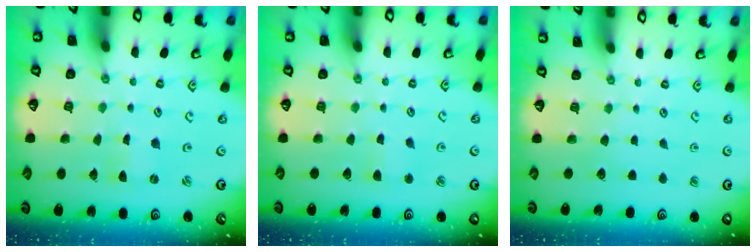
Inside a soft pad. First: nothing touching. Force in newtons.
{"total": 2.9, "press": 2.8, "slide": 0.4}
{"total": 0.0}